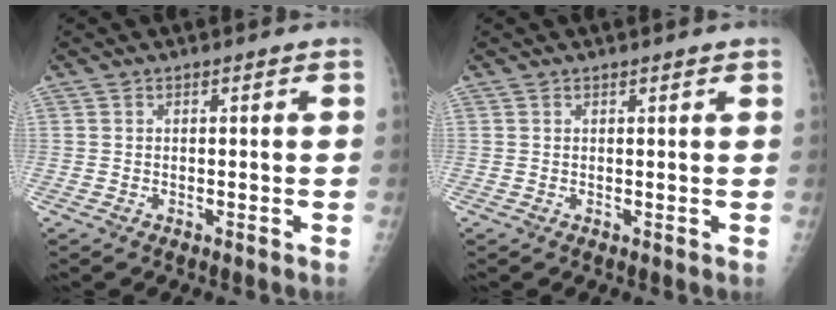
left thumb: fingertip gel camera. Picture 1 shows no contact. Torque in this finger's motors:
{"motor_torque": [-0.39, -0.14, 0.04, 0.21, 0.05]}